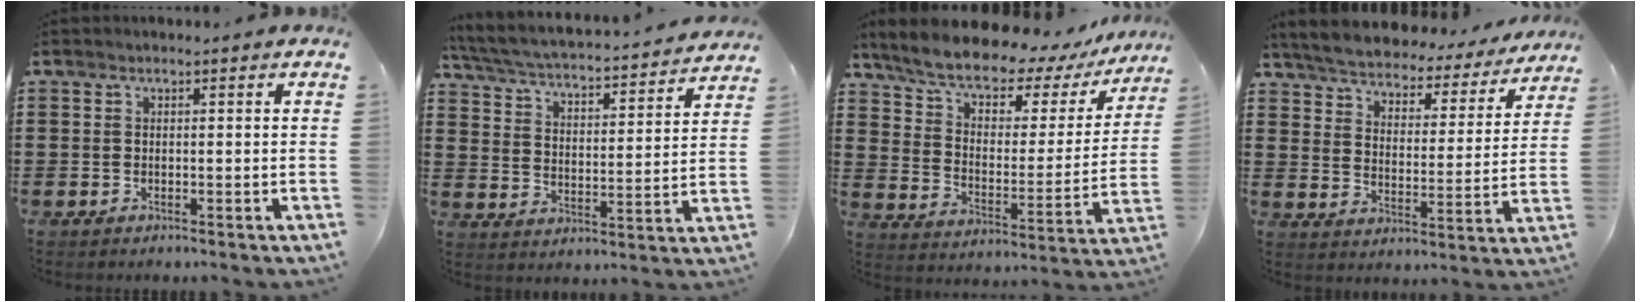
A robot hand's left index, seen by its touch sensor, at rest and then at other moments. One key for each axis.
{"total": 3.4, "fx": 3.2, "fy": -0.2, "fz": 1.1, "tx": -0.041, "ty": -0.033, "tz": 0.044}
{"total": 7.7, "fx": 6.6, "fy": 2.3, "fz": 3.3, "tx": -0.089, "ty": -0.047, "tz": 0.108}
{"total": 4.2, "fx": 4.2, "fy": 0.3, "fz": 0.2, "tx": -0.033, "ty": -0.035, "tz": 0.065}